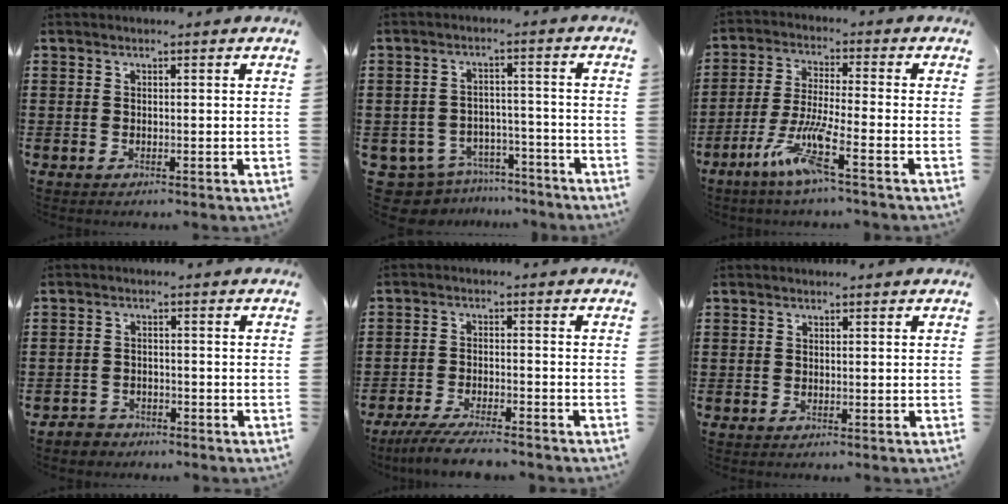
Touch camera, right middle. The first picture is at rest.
{"total": 6.0, "force": [-5.7, 1.9, 0.9], "torque": [-0.036, 0.011, -0.118]}
{"total": 7.8, "force": [-4.7, 0.5, 6.2], "torque": [-0.135, -0.009, -0.092]}
{"total": 2.2, "force": [-2.1, 0.7, -0.2], "torque": [-0.004, 0.002, -0.048]}
{"total": 5.3, "force": [-4.8, 0.4, 2.3], "torque": [-0.050, -0.009, -0.093]}
{"total": 0.0}